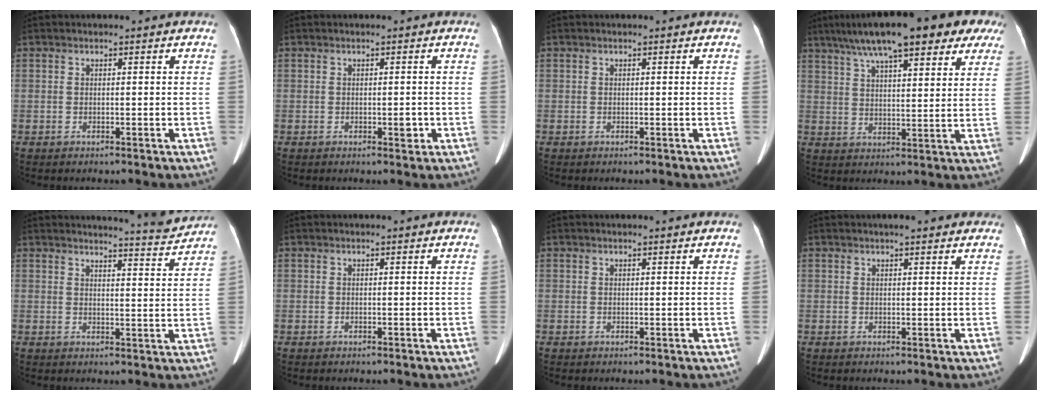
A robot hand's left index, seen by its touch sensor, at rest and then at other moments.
{"total": 1.3, "force": [-0.4, 0.6, 1.1], "torque": [-0.018, -0.001, -0.003]}
{"total": 0.0}
{"total": 22.1, "force": [15.4, 5.1, 15.0], "torque": [-0.237, 0.060, 0.205]}
{"total": 6.1, "force": [6.0, -0.7, 0.5], "torque": [-0.021, -0.022, 0.073]}
{"total": 0.0}
{"total": 0.9, "force": [0.9, 0.1, 0.3], "torque": [-0.006, 0.009, 0.012]}
{"total": 4.4, "force": [3.5, 1.0, 2.4], "torque": [-0.023, 0.020, 0.041]}